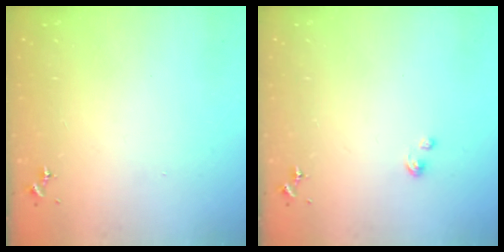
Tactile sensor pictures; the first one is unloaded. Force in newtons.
{"total": 2.8, "press": 2.8, "slide": 0.3}